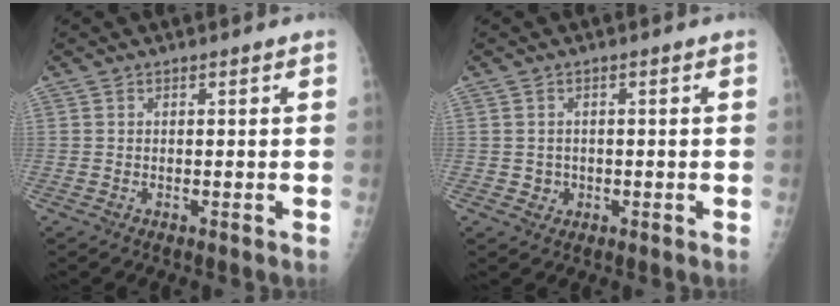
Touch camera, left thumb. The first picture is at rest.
{"total": 1.9, "force": [-0.3, 1.9, 0.3], "torque": [0.002, 0.006, -0.002]}